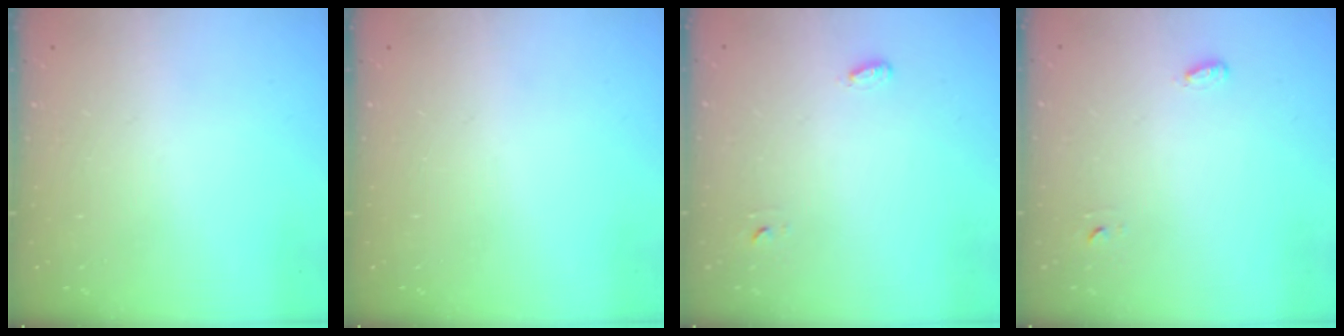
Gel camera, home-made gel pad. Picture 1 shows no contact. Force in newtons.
{"total": 0.0}
{"total": 2.8, "press": 2.7, "slide": 0.6}
{"total": 2.8, "press": 2.7, "slide": 0.6}